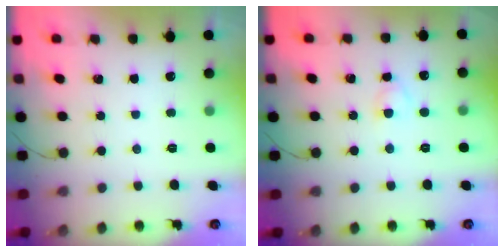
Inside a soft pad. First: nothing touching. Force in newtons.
{"total": 2.8, "press": 2.6, "slide": 1.1}